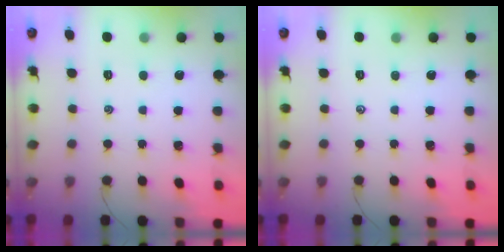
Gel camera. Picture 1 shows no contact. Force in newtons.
{"total": 0.0}